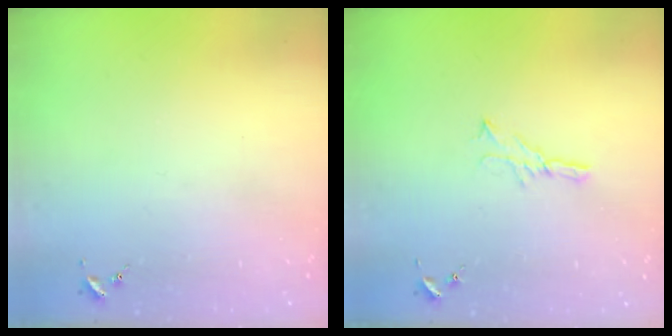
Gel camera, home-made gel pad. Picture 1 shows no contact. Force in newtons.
{"total": 5.3, "press": 5.3, "slide": 0.5}